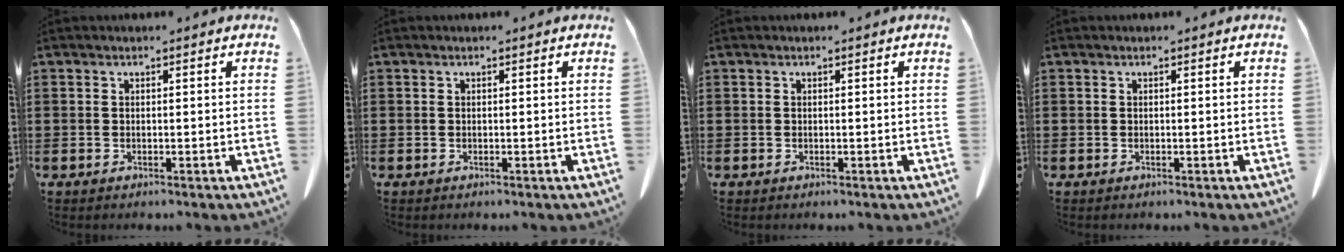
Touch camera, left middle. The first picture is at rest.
{"total": 0.0}
{"total": 0.0}
{"total": 0.0}